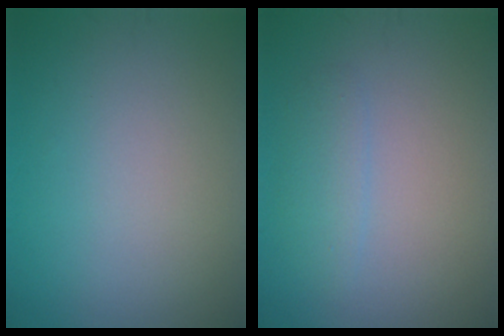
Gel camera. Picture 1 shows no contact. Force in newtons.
{"total": 1.6, "press": 1.6, "slide": 0.0}